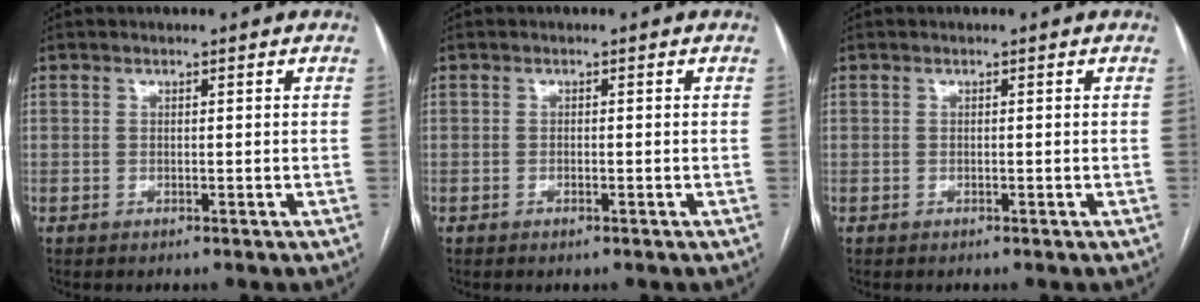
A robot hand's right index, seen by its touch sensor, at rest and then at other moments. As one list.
[{"total": 0.6, "force": [-0.4, 0.1, 0.4], "torque": [-0.008, -0.001, -0.004]}, {"total": 0.0}]